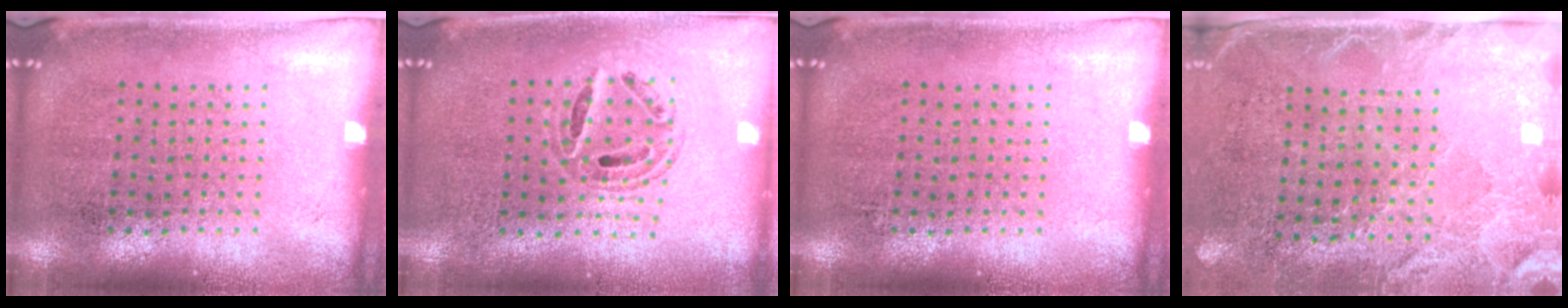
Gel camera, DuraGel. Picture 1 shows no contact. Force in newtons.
{"total": 0.7, "press": 0.7, "slide": 0.2}
{"total": 0.0}
{"total": 2.7, "press": 2.3, "slide": 1.3}